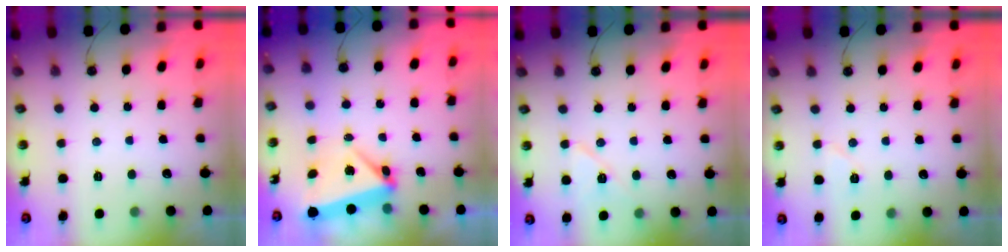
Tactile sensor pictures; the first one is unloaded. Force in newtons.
{"total": 5.5, "press": 5.3, "slide": 1.4}
{"total": 7.8, "press": 7.8, "slide": 0.9}
{"total": 5.8, "press": 5.5, "slide": 1.7}